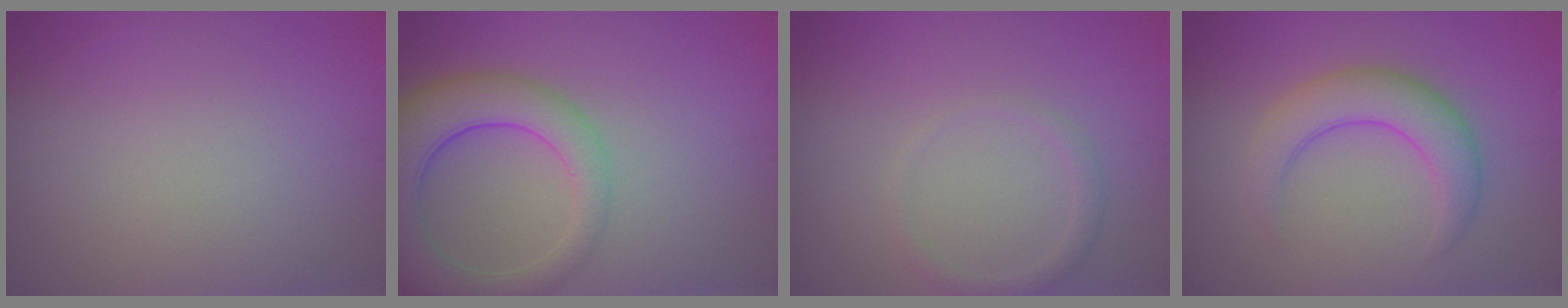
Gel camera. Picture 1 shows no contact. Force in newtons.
{"total": 7.3, "press": 7.2, "slide": 0.6}
{"total": 1.3, "press": 1.3, "slide": 0.0}
{"total": 4.3, "press": 4.3, "slide": 0.2}